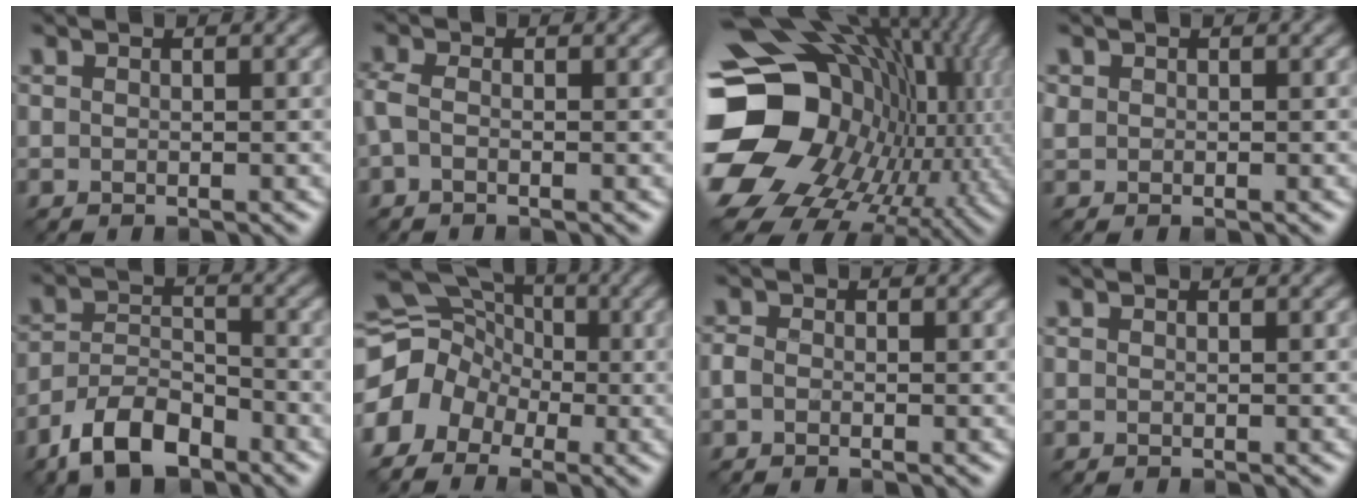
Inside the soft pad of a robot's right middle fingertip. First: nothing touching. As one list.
[{"total": 1.7, "force": [-0.5, 0.9, 1.4], "torque": [-0.037, 0.000, -0.017]}, {"total": 19.9, "force": [-1.5, 15.4, 12.4], "torque": [-0.236, -0.019, -0.006]}, {"total": 0.6, "force": [0.1, 0.6, 0.2], "torque": [0.000, 0.001, 0.001]}, {"total": 6.2, "force": [-4.3, 2.9, 3.4], "torque": [-0.059, 0.001, -0.087]}, {"total": 9.7, "force": [-1.2, 8.6, 4.5], "torque": [-0.096, 0.026, -0.055]}, {"total": 1.0, "force": [-0.4, 0.6, 0.7], "torque": [-0.015, 0.000, -0.012]}, {"total": 0.0}]